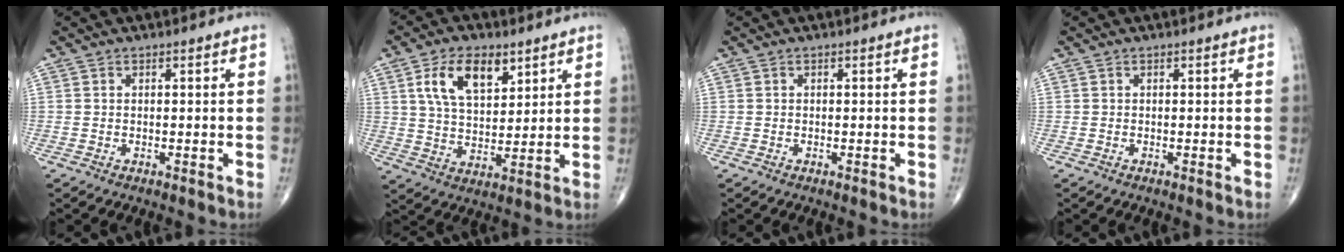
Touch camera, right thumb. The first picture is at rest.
{"total": 11.4, "force": [5.3, 6.2, 8.0], "torque": [-0.124, -0.020, 0.103]}
{"total": 0.0}
{"total": 0.0}